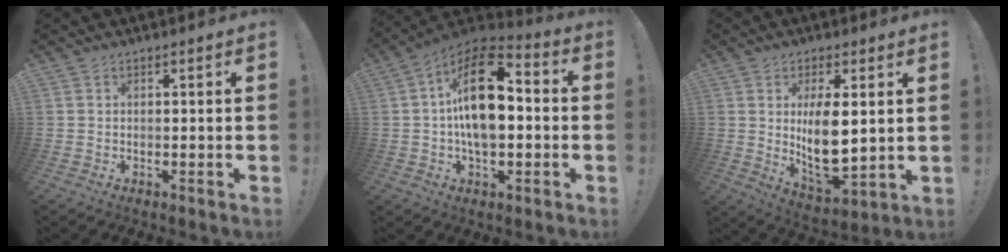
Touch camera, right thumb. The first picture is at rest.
{"total": 19.0, "force": [0.4, 11.0, 15.5], "torque": [-0.247, 0.012, 0.003]}
{"total": 12.6, "force": [2.4, 5.8, 10.9], "torque": [-0.185, -0.036, 0.042]}